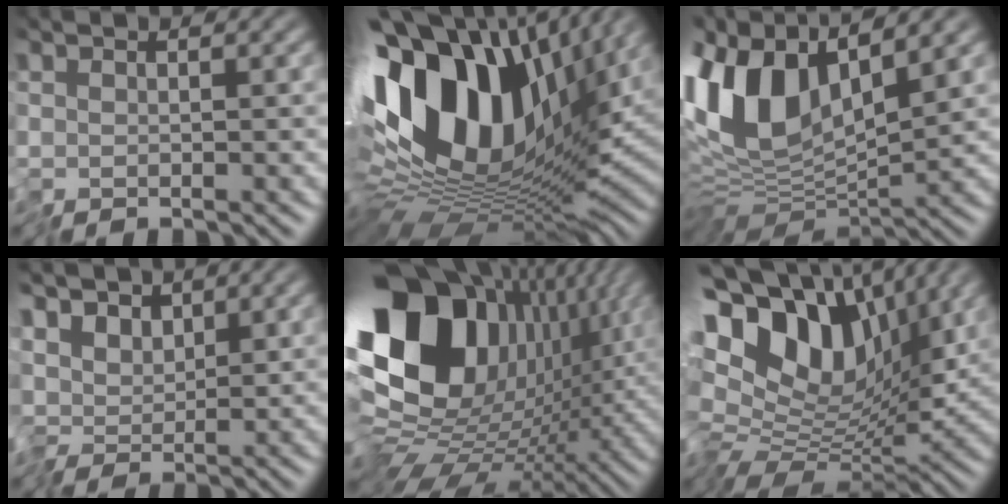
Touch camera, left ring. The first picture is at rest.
{"total": 17.6, "force": [4.5, 10.1, 13.7], "torque": [-0.267, 0.015, 0.069]}
{"total": 11.0, "force": [3.7, 5.3, 8.8], "torque": [-0.193, 0.014, 0.059]}
{"total": 2.8, "force": [0.7, 2.1, 1.7], "torque": [-0.039, -0.003, -0.003]}
{"total": 19.4, "force": [4.3, 13.0, 13.8], "torque": [-0.265, -0.024, 0.094]}
{"total": 12.4, "force": [5.2, 7.2, 8.7], "torque": [-0.160, 0.016, 0.090]}